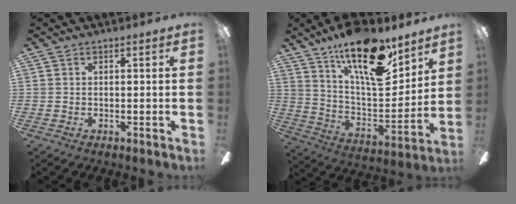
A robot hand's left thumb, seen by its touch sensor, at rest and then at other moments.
{"total": 22.0, "force": [14.7, 8.1, 14.3], "torque": [-0.237, -0.090, 0.252]}